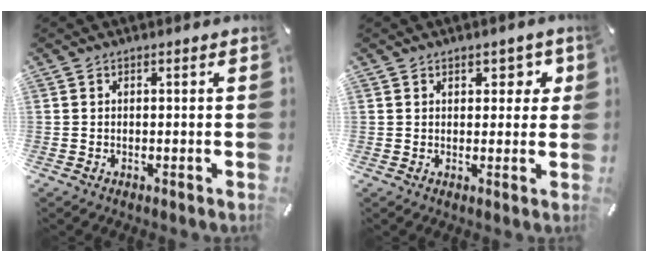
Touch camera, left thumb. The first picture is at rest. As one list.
[{"total": 3.5, "force": [1.5, 2.5, 2.0], "torque": [-0.003, -0.008, 0.016]}]